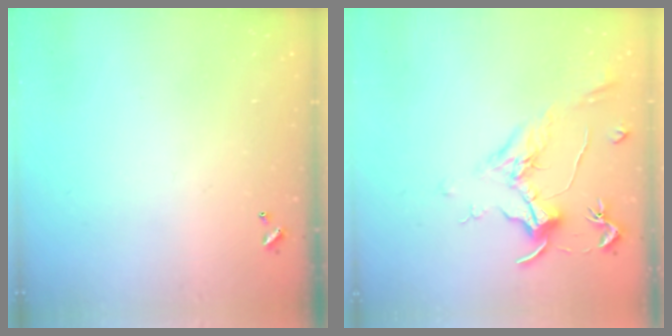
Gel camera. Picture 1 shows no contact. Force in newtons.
{"total": 1.9, "press": 1.7, "slide": 0.9}